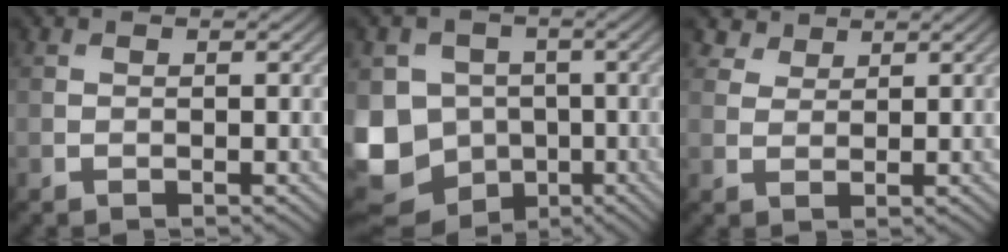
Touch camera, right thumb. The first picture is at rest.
{"total": 11.7, "force": [-2.8, 10.1, 5.2], "torque": [-0.149, -0.036, -0.066]}
{"total": 2.9, "force": [2.2, 1.6, 0.8], "torque": [-0.021, 0.001, 0.053]}